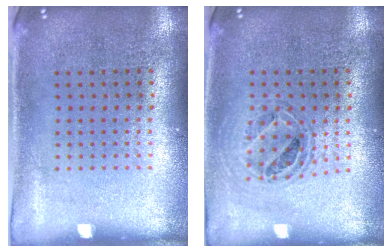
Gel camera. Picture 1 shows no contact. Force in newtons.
{"total": 0.8, "press": 0.7, "slide": 0.2}